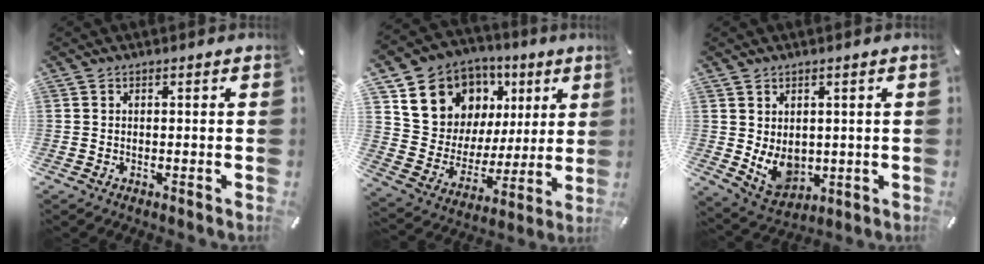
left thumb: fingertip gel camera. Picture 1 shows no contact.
{"total": 13.7, "force": [7.6, 11.0, 2.8], "torque": [-0.059, -0.062, 0.153]}
{"total": 7.6, "force": [1.2, 6.5, 3.8], "torque": [-0.076, -0.015, 0.025]}